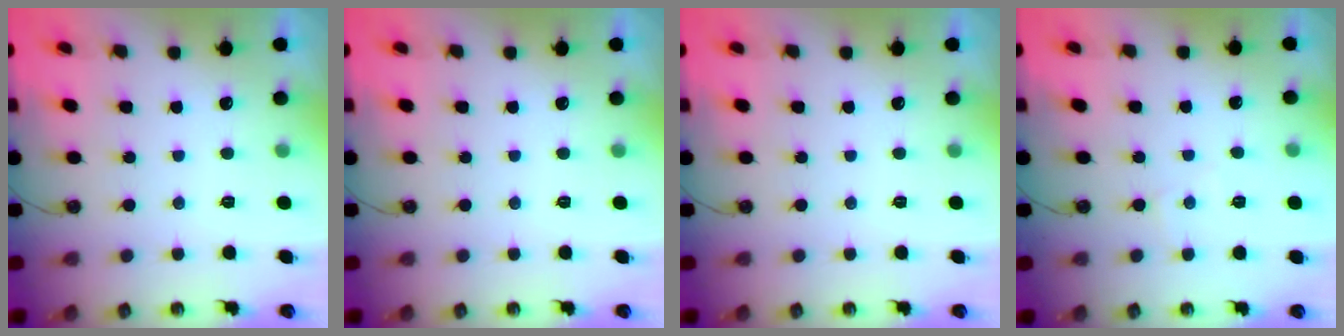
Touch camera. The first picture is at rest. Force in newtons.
{"total": 0.0}
{"total": 0.0}
{"total": 3.0, "press": 3.0, "slide": 0.5}